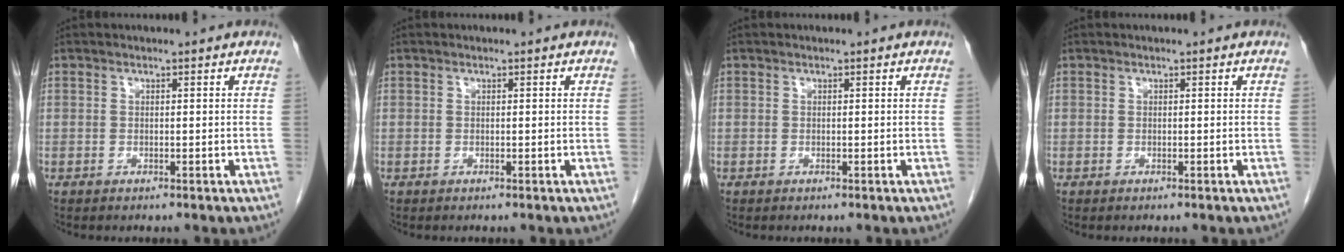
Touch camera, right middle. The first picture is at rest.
{"total": 0.0}
{"total": 0.0}
{"total": 0.0}